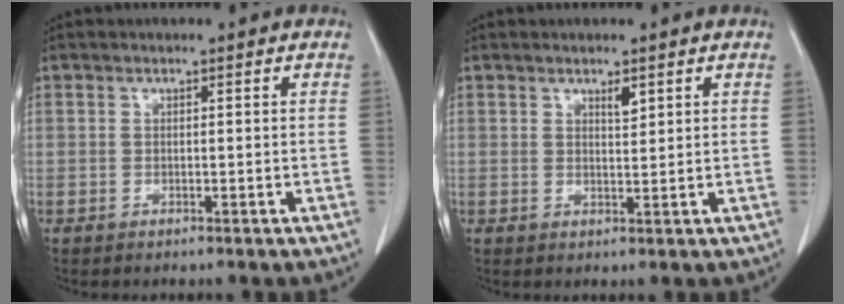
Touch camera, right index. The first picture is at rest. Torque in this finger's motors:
{"motor_torque": [0.03, 0.02, 0.00, 0.02]}